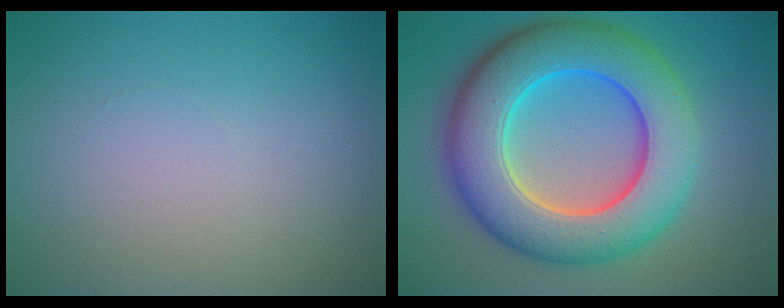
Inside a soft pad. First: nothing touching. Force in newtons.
{"total": 11.4, "press": 11.4, "slide": 0.4}